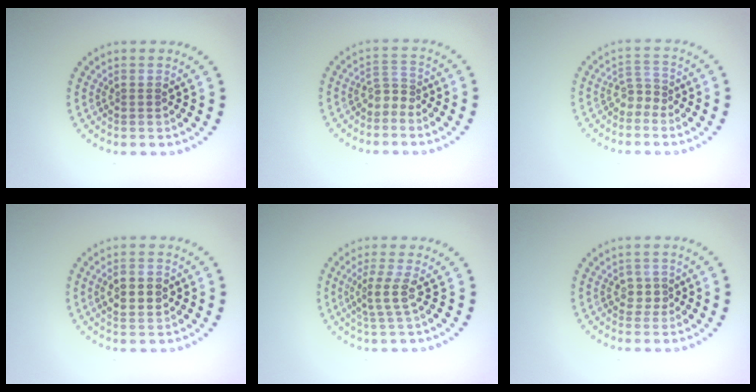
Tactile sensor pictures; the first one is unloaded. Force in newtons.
{"total": 1.8, "press": 1.1, "slide": 1.4}
{"total": 1.7, "press": 1.2, "slide": 1.3}
{"total": 3.1, "press": 3.1, "slide": 0.1}
{"total": 2.2, "press": 1.5, "slide": 1.6}
{"total": 1.4, "press": 1.1, "slide": 0.8}